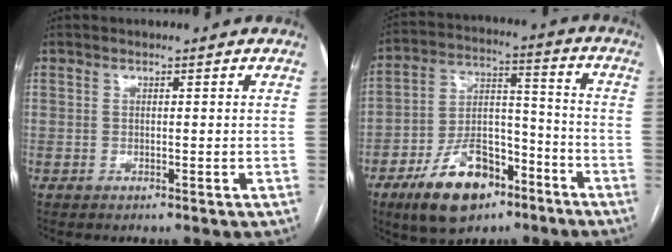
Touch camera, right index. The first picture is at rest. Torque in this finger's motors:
{"motor_torque": [0.39, -0.71, -0.41, -0.21]}